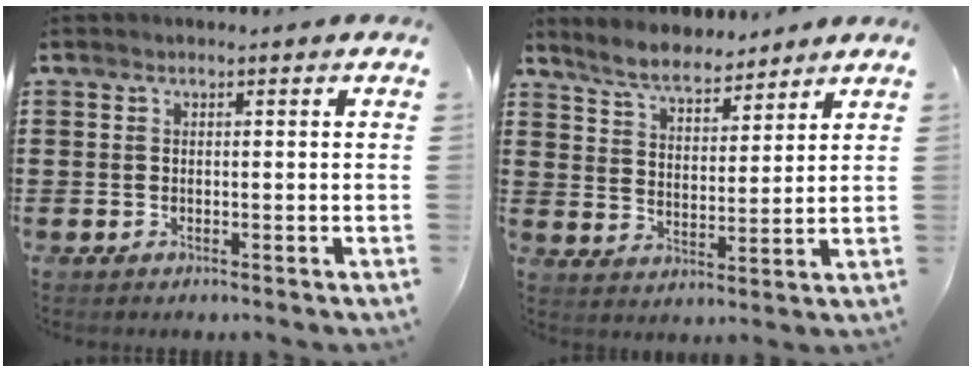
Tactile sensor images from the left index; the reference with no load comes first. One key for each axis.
{"total": 5.8, "fx": 5.5, "fy": 1.1, "fz": 1.6, "tx": -0.054, "ty": -0.014, "tz": 0.101}